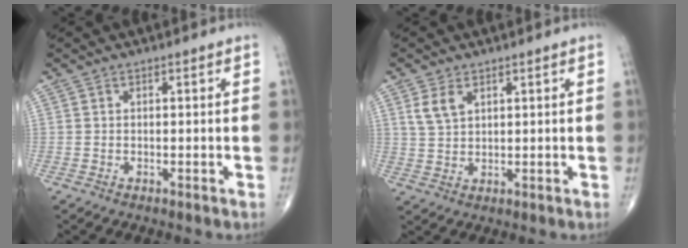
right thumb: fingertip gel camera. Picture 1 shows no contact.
{"total": 4.1, "force": [2.0, 2.4, 2.7], "torque": [-0.050, -0.004, 0.047]}